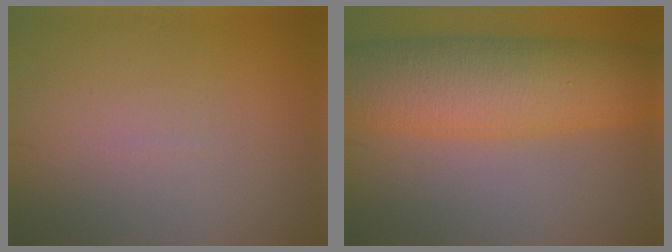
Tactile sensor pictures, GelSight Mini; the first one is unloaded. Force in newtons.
{"total": 10.7, "press": 10.7, "slide": 0.3}